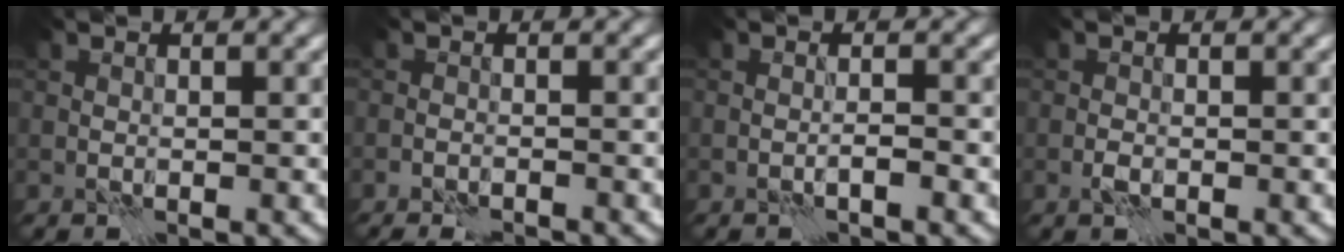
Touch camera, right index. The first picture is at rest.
{"total": 1.4, "force": [-1.3, -0.5, 0.4], "torque": [-0.006, 0.001, -0.023]}
{"total": 0.8, "force": [-0.5, -0.4, 0.4], "torque": [-0.006, 0.006, -0.015]}
{"total": 0.7, "force": [-0.4, 0.4, 0.5], "torque": [-0.009, 0.002, -0.011]}